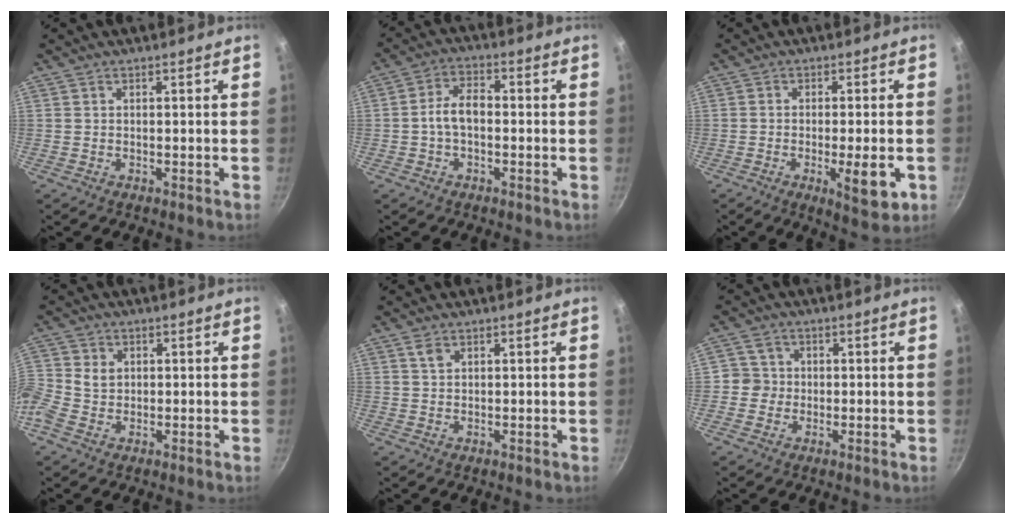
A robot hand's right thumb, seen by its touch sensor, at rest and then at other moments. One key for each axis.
{"total": 5.6, "fx": -0.8, "fy": 3.3, "fz": 4.5, "tx": -0.075, "ty": 0.027, "tz": -0.022}
{"total": 8.4, "fx": -2.5, "fy": 2.2, "fz": 7.7, "tx": -0.103, "ty": -0.001, "tz": -0.031}
{"total": 6.2, "fx": -0.2, "fy": 5.2, "fz": 3.4, "tx": -0.082, "ty": 0.014, "tz": -0.018}
{"total": 1.6, "fx": 1.0, "fy": 1.1, "fz": 0.8, "tx": -0.012, "ty": -0.003, "tz": 0.021}
{"total": 3.7, "fx": -0.2, "fy": 3.7, "fz": 0.3, "tx": 0.023, "ty": 0.006, "tz": -0.012}